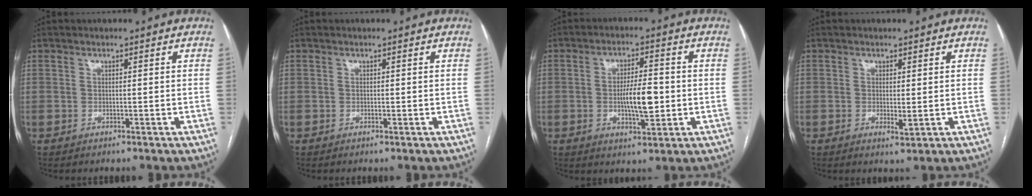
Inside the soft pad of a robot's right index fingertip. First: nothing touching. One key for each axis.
{"total": 0.0}
{"total": 7.2, "fx": -0.8, "fy": 1.8, "fz": 6.9, "tx": -0.122, "ty": 0.000, "tz": -0.012}
{"total": 1.6, "fx": -0.2, "fy": 0.4, "fz": 1.6, "tx": -0.026, "ty": -0.007, "tz": 0.003}